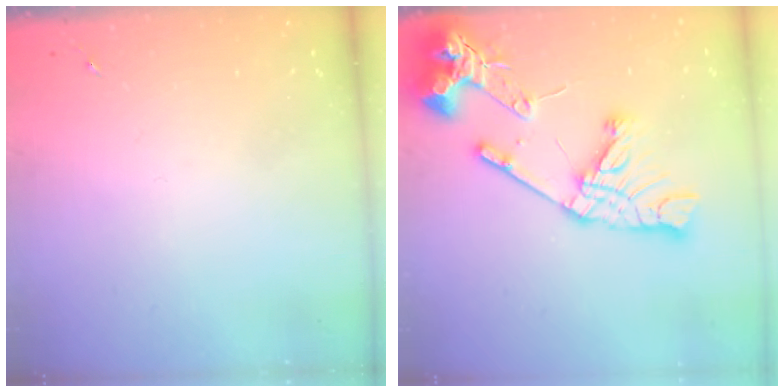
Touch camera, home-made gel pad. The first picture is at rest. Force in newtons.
{"total": 20.6, "press": 20.5, "slide": 2.4}